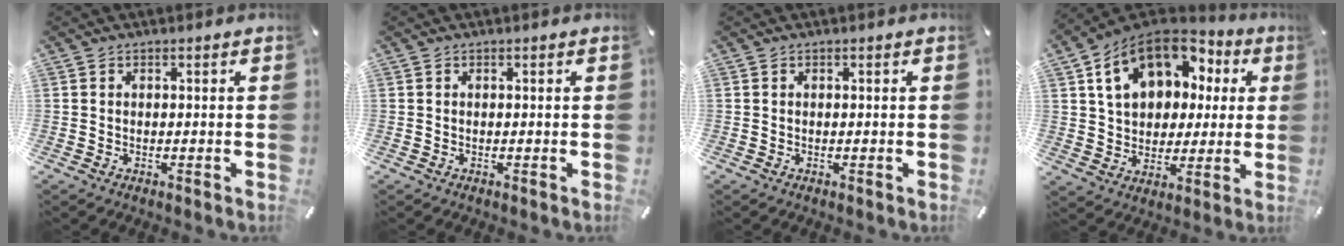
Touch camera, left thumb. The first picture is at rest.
{"total": 0.0}
{"total": 0.0}
{"total": 16.4, "force": [7.0, 11.9, 8.9], "torque": [-0.164, -0.016, 0.129]}